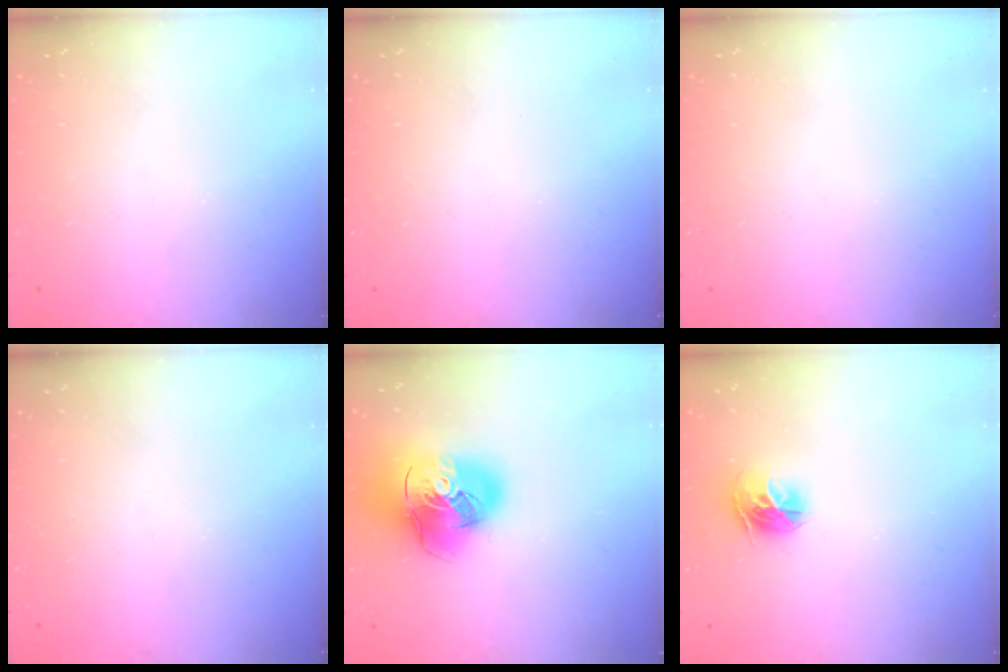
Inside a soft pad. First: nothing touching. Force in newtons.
{"total": 0.0}
{"total": 0.0}
{"total": 0.0}
{"total": 19.7, "press": 19.5, "slide": 2.7}
{"total": 9.9, "press": 9.8, "slide": 1.0}